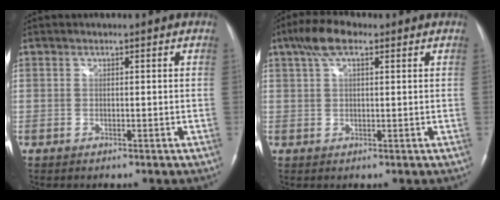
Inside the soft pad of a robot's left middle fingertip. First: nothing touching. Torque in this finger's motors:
{"motor_torque": [0.97, -0.27, 0.08, 0.14]}